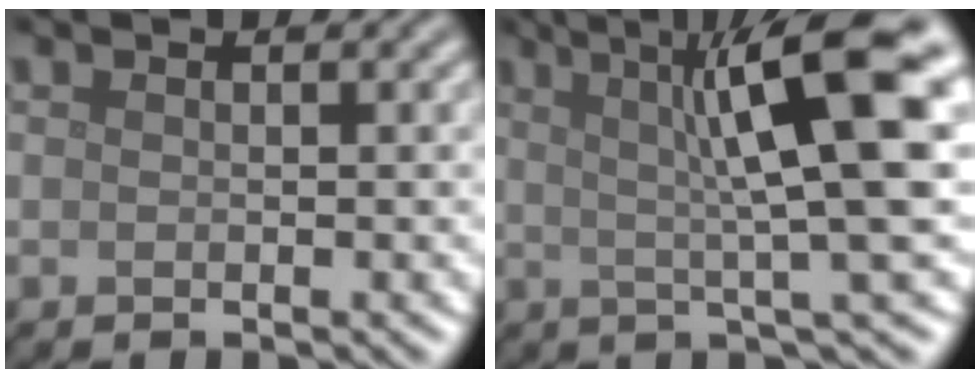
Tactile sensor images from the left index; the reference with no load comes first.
{"total": 11.3, "force": [2.8, 1.8, 10.8], "torque": [-0.132, 0.018, 0.035]}